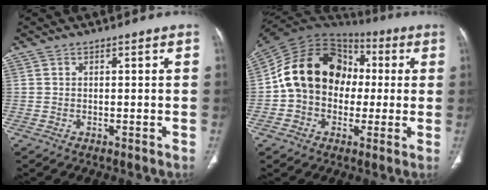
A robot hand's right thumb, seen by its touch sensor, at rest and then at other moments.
{"total": 18.4, "force": [0.4, 14.6, 11.1], "torque": [-0.170, 0.041, 0.001]}